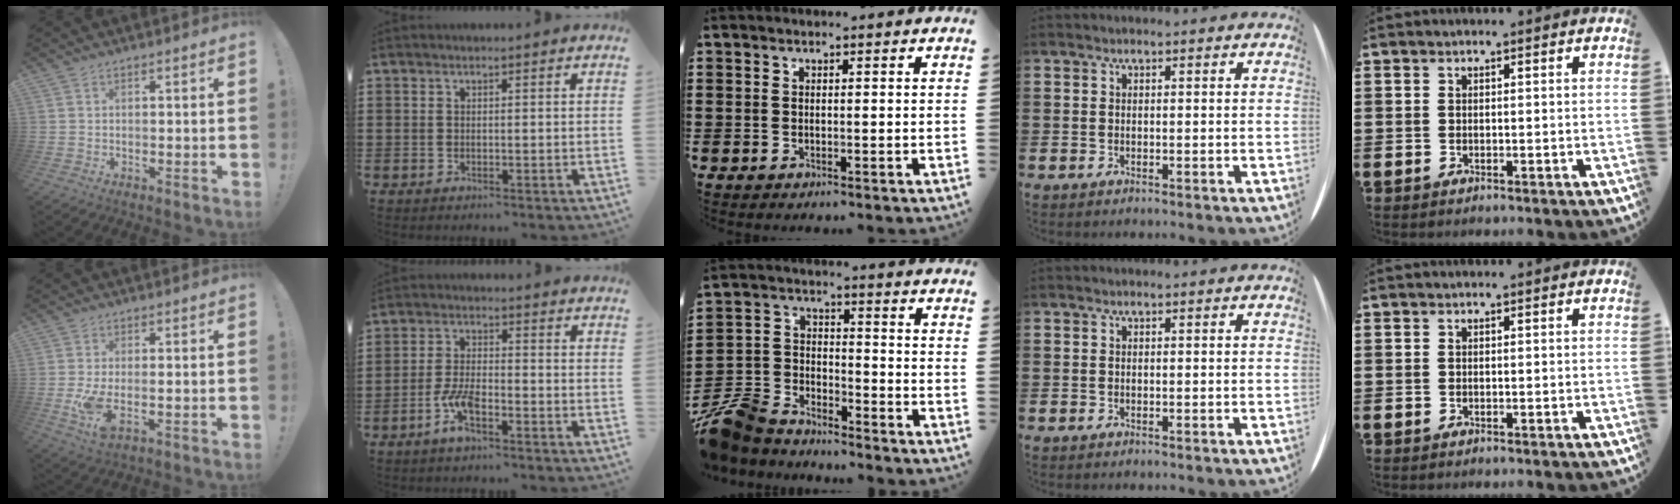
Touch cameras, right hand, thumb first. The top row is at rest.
{"thumb": {"total": 6.7, "force": [-1.4, 2.7, 6.0], "torque": [-0.122, -0.015, -0.022]}, "index": {"total": 5.5, "force": [-3.0, 1.4, 4.4], "torque": [-0.108, -0.008, -0.061]}, "middle": {"total": 8.1, "force": [-7.4, 2.9, 1.5], "torque": [-0.055, 0.015, -0.154]}}